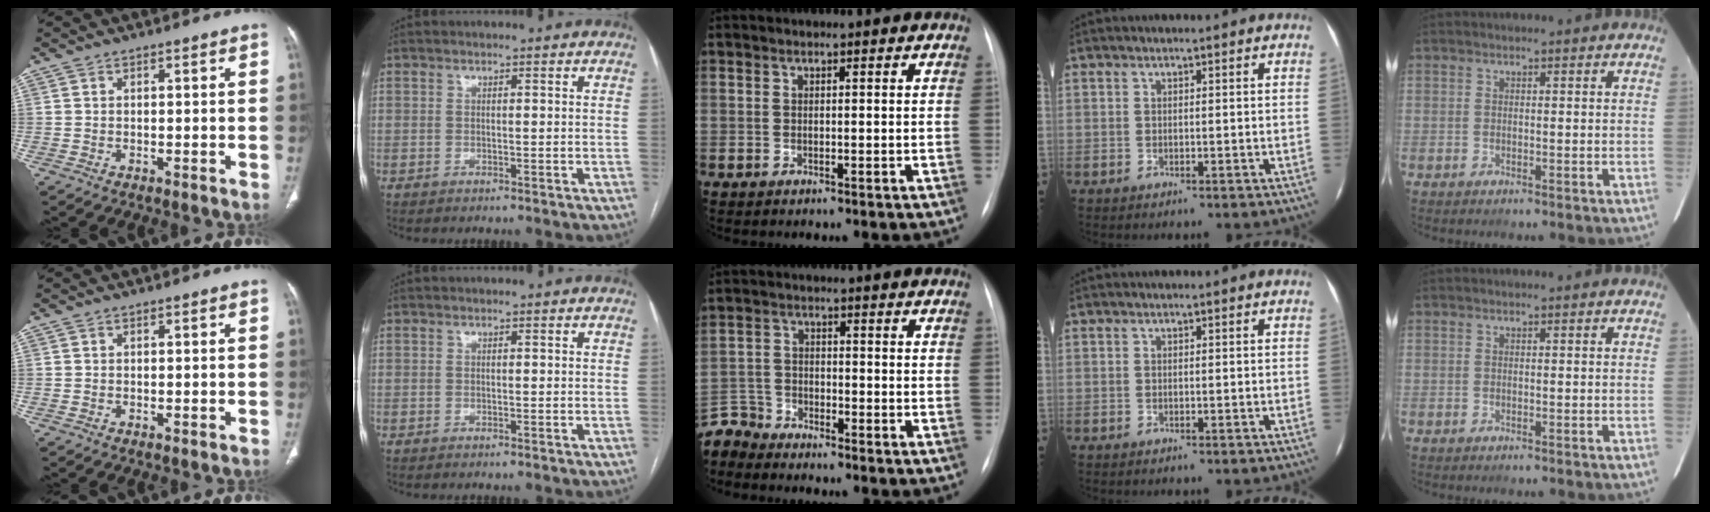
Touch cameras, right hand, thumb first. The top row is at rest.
{"middle": {"total": 5.3, "force": [-5.1, 1.0, -0.9], "torque": [0.023, -0.002, -0.104]}}